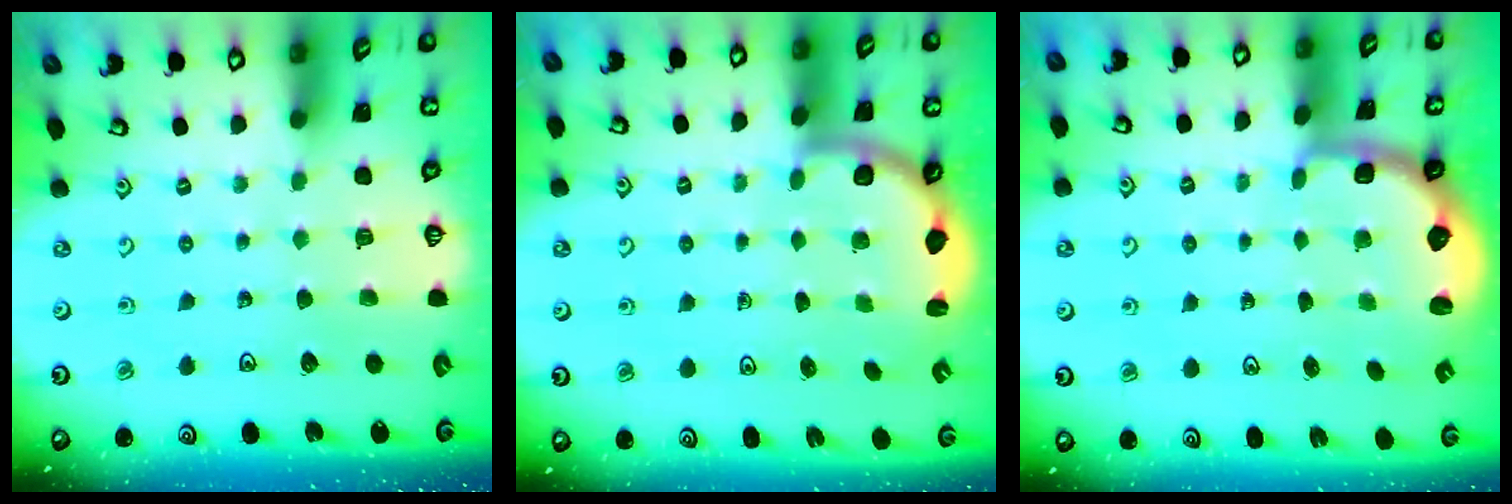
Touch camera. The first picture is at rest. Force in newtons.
{"total": 3.3, "press": 2.7, "slide": 1.9}
{"total": 2.6, "press": 2.0, "slide": 1.7}